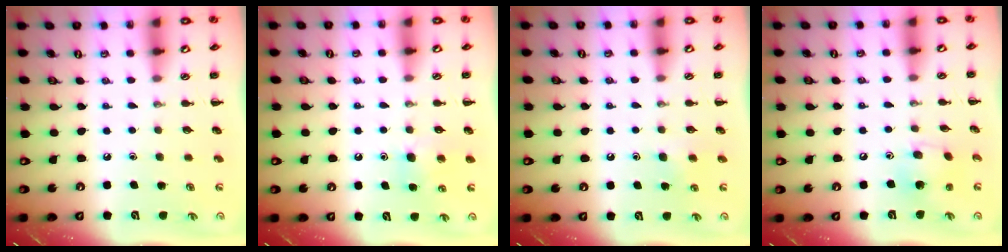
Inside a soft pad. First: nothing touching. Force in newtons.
{"total": 7.7, "press": 7.5, "slide": 1.9}
{"total": 4.8, "press": 4.5, "slide": 1.7}
{"total": 7.2, "press": 6.9, "slide": 2.0}